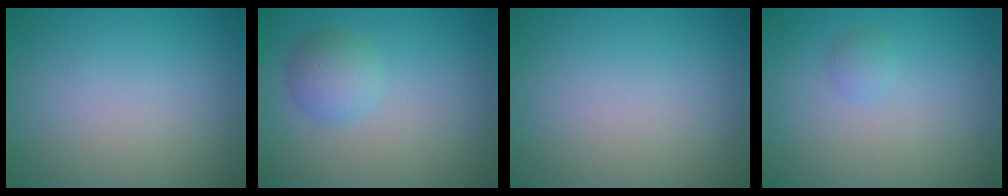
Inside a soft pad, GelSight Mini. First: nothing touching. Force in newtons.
{"total": 2.6, "press": 2.6, "slide": 0.1}
{"total": 0.0}
{"total": 0.9, "press": 0.8, "slide": 0.0}